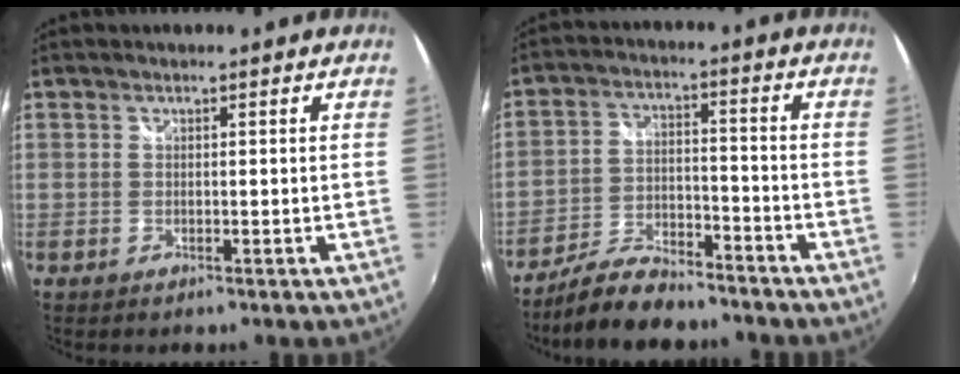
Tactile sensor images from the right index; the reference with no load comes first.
{"total": 11.3, "force": [-9.6, 3.6, 4.7], "torque": [-0.114, -0.001, -0.164]}